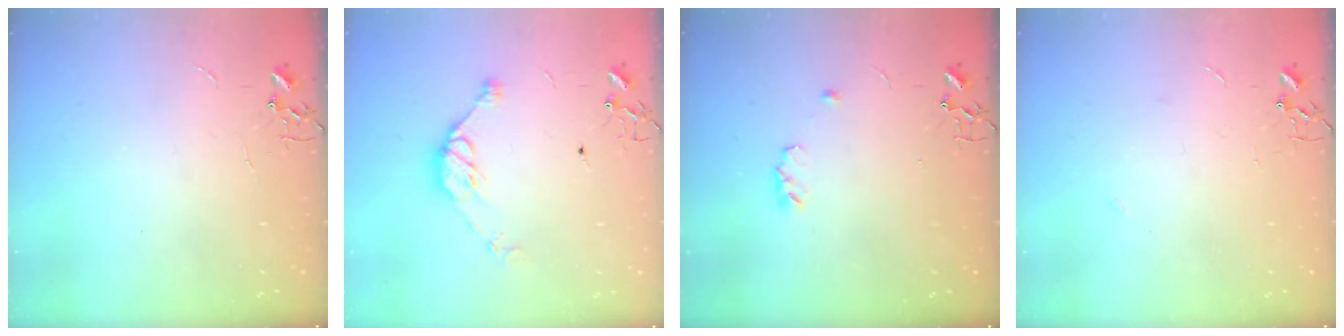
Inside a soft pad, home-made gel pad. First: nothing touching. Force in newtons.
{"total": 9.6, "press": 9.6, "slide": 0.8}
{"total": 5.0, "press": 5.0, "slide": 0.8}
{"total": 3.1, "press": 3.1, "slide": 0.3}